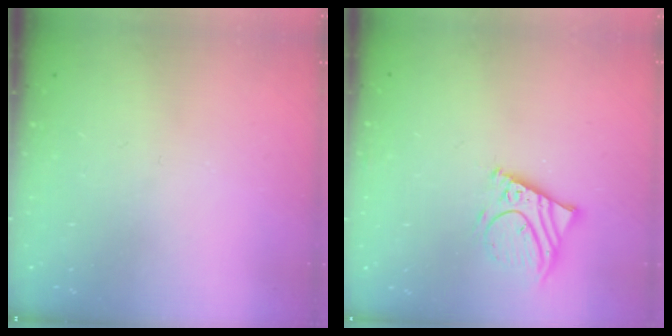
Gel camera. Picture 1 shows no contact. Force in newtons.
{"total": 9.3, "press": 9.2, "slide": 1.4}